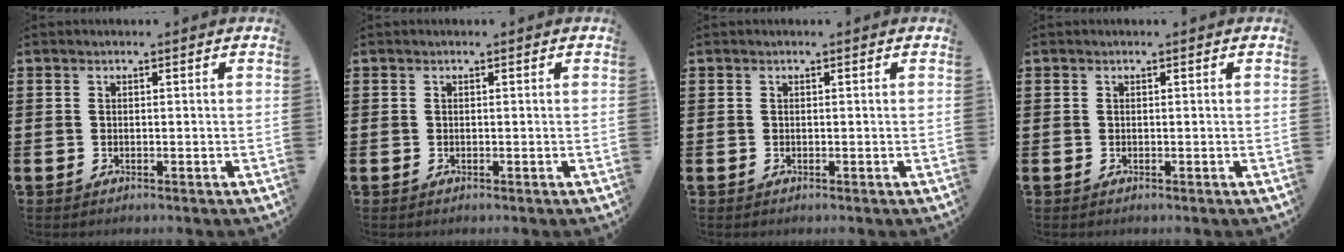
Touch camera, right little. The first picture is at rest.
{"total": 0.0}
{"total": 0.0}
{"total": 0.0}